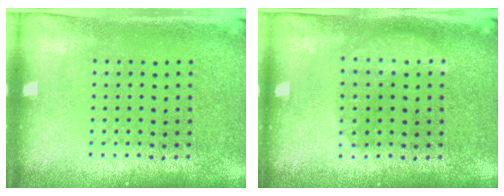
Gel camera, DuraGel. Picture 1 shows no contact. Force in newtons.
{"total": 1.9, "press": 1.9, "slide": 0.3}